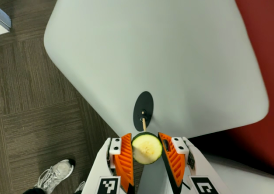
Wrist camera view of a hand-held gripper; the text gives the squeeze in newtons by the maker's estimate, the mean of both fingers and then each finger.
{"total": 11.4, "left": 11.9, "right": 11.0}